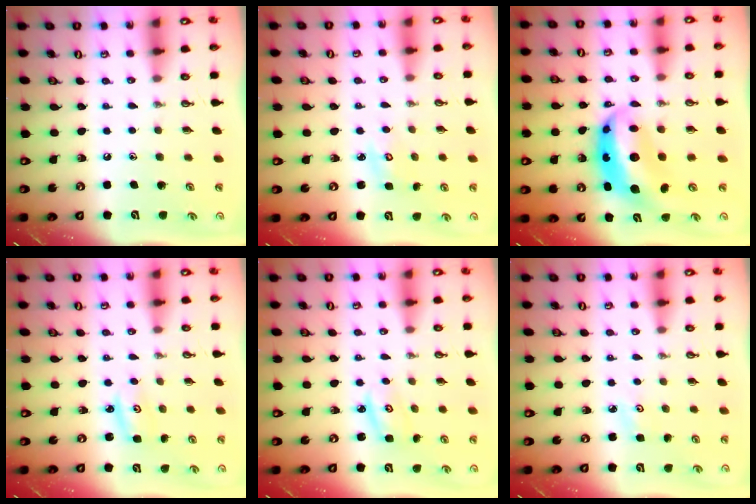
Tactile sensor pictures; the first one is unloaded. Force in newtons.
{"total": 2.7, "press": 2.7, "slide": 0.3}
{"total": 10.9, "press": 10.9, "slide": 1.2}
{"total": 2.6, "press": 2.6, "slide": 0.2}
{"total": 2.4, "press": 2.4, "slide": 0.2}
{"total": 2.8, "press": 2.8, "slide": 0.4}